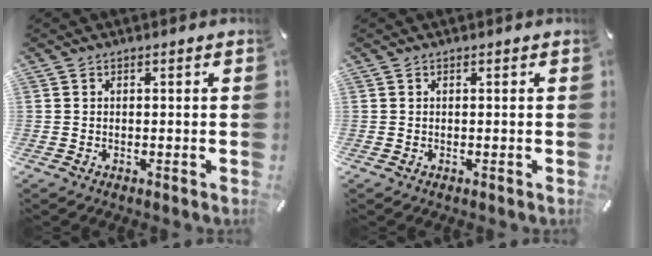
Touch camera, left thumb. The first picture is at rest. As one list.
[{"total": 0.0}]